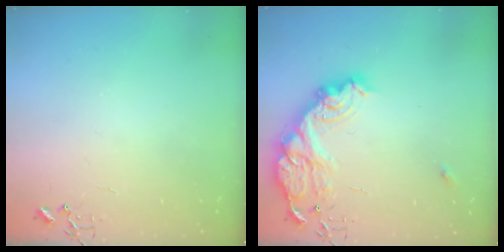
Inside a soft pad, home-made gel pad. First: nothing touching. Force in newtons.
{"total": 18.7, "press": 18.7, "slide": 1.3}